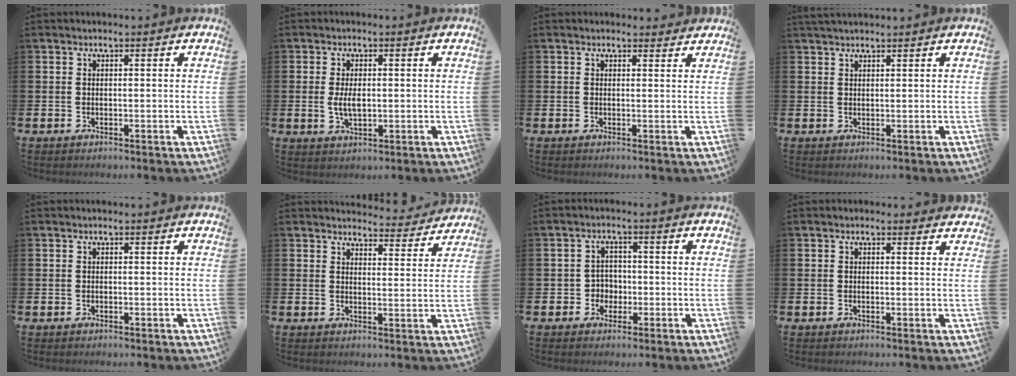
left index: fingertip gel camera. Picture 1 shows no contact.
{"total": 3.3, "force": [0.1, 1.8, 2.8], "torque": [-0.045, 0.002, -0.001]}
{"total": 0.9, "force": [0.8, 0.4, 0.2], "torque": [0.006, 0.002, 0.013]}
{"total": 1.5, "force": [1.4, 0.2, 0.3], "torque": [-0.006, 0.001, 0.026]}
{"total": 0.0}
{"total": 4.0, "force": [3.9, 0.6, 0.2], "torque": [-0.003, -0.031, 0.066]}
{"total": 2.9, "force": [-0.9, 2.7, 0.6], "torque": [-0.019, 0.006, -0.025]}
{"total": 0.6, "force": [0.4, 0.4, 0.2], "torque": [0.005, 0.001, 0.004]}